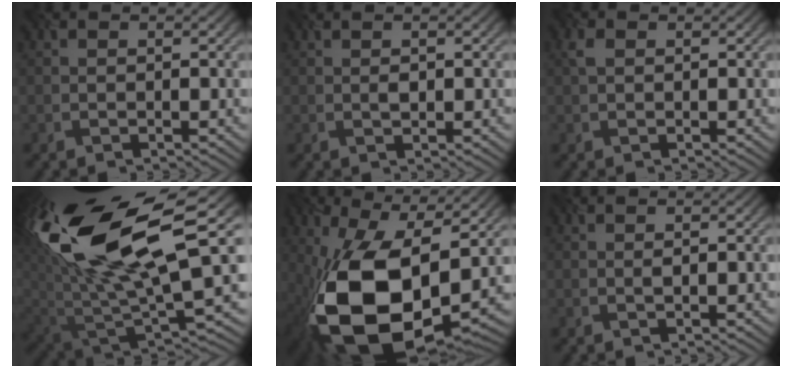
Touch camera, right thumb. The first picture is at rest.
{"total": 1.0, "force": [0.3, 0.4, 0.8], "torque": [-0.023, 0.002, 0.010]}
{"total": 0.7, "force": [0.4, 0.4, 0.4], "torque": [-0.019, 0.005, 0.009]}
{"total": 18.0, "force": [7.8, 7.6, 14.3], "torque": [-0.299, 0.004, 0.141]}
{"total": 19.4, "force": [-2.8, 10.9, 15.8], "torque": [-0.341, -0.056, -0.023]}
{"total": 1.0, "force": [0.4, 0.2, 0.9], "torque": [-0.015, 0.003, 0.007]}